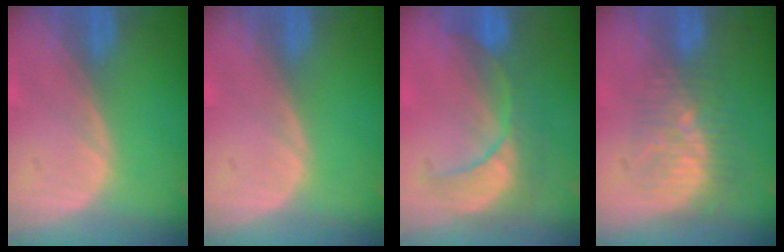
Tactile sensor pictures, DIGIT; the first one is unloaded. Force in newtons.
{"total": 0.0}
{"total": 8.1, "press": 8.1, "slide": 0.9}
{"total": 9.0, "press": 7.6, "slide": 4.9}